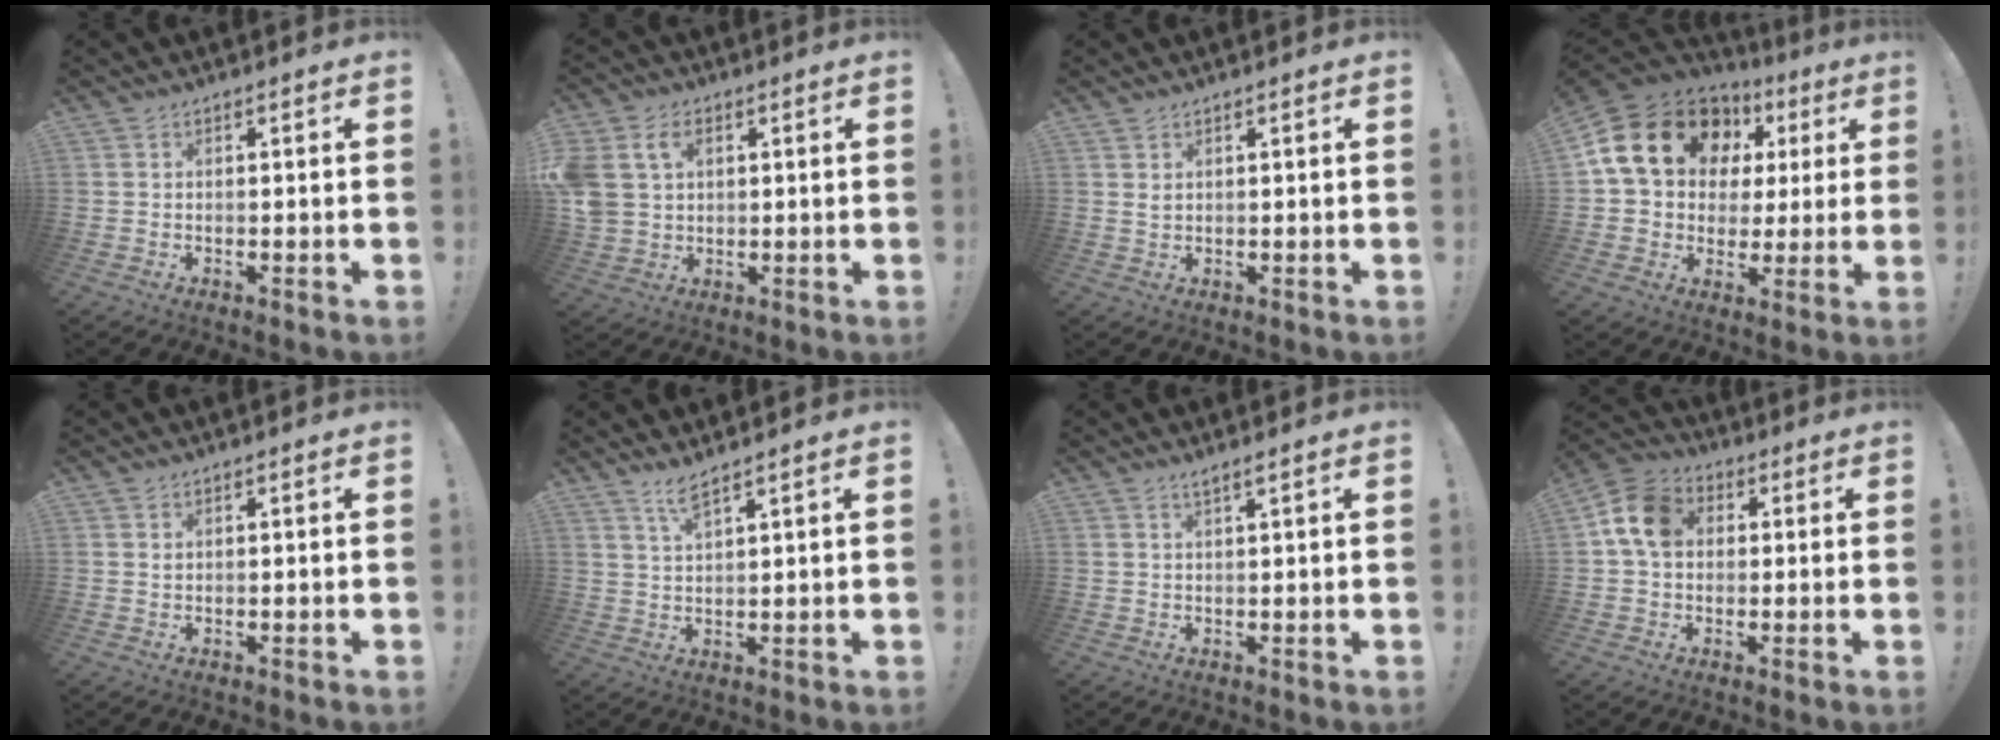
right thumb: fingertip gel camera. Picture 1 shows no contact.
{"total": 9.4, "force": [3.2, 7.2, 5.1], "torque": [-0.116, 0.003, 0.066]}
{"total": 1.2, "force": [0.8, 0.4, 0.8], "torque": [-0.012, -0.003, 0.014]}
{"total": 21.2, "force": [8.8, 15.0, 12.1], "torque": [-0.193, -0.026, 0.184]}
{"total": 0.6, "force": [0.4, 0.4, 0.1], "torque": [-0.001, 0.000, 0.008]}
{"total": 4.2, "force": [3.3, 0.2, 2.7], "torque": [-0.058, -0.014, 0.056]}
{"total": 1.7, "force": [1.2, -0.1, 1.2], "torque": [-0.023, -0.002, 0.020]}
{"total": 11.1, "force": [2.1, 8.3, 7.0], "torque": [-0.117, 0.014, 0.044]}